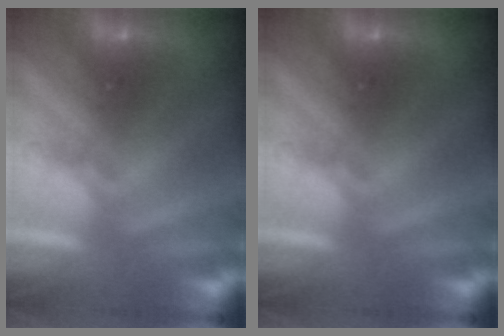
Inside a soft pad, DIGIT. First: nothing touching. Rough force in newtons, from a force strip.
{"total": 0.0}